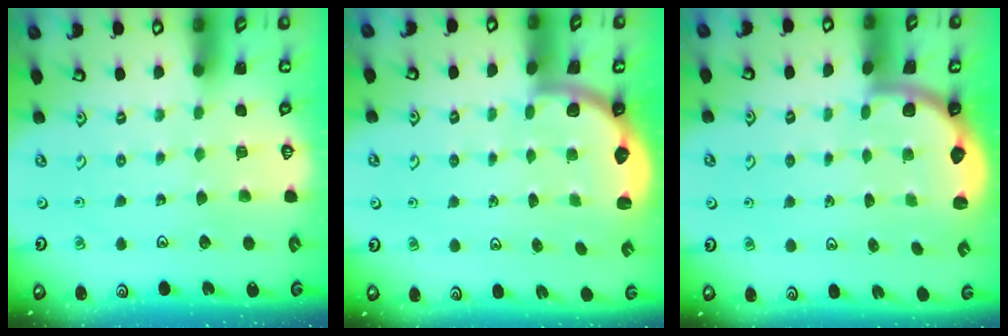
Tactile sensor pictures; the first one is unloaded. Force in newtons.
{"total": 2.4, "press": 1.9, "slide": 1.4}
{"total": 2.1, "press": 2.0, "slide": 0.7}